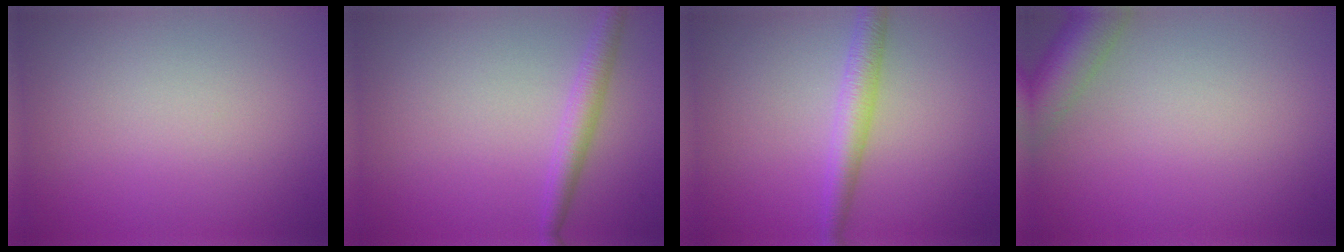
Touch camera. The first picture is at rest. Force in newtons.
{"total": 2.3, "press": 2.3, "slide": 0.1}
{"total": 2.9, "press": 2.9, "slide": 0.0}
{"total": 4.9, "press": 4.8, "slide": 0.4}